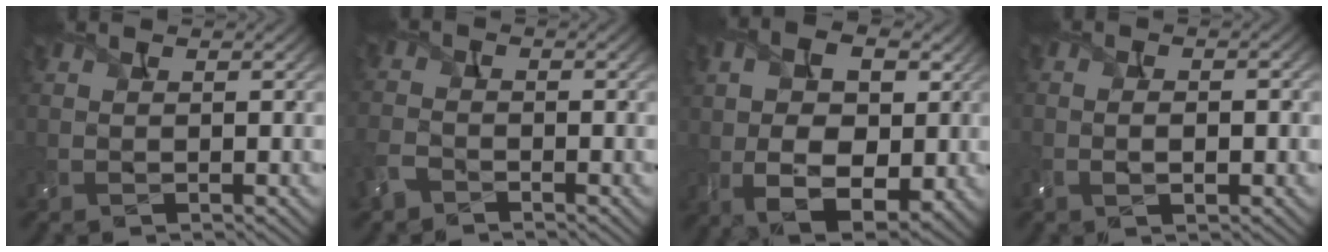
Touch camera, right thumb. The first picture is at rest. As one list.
[{"total": 3.2, "force": [-2.1, 1.8, 1.5], "torque": [-0.040, -0.004, -0.059]}, {"total": 11.8, "force": [1.4, 7.6, 8.9], "torque": [-0.176, 0.006, 0.027]}, {"total": 3.2, "force": [-0.6, 1.8, 2.6], "torque": [-0.027, 0.005, -0.015]}]